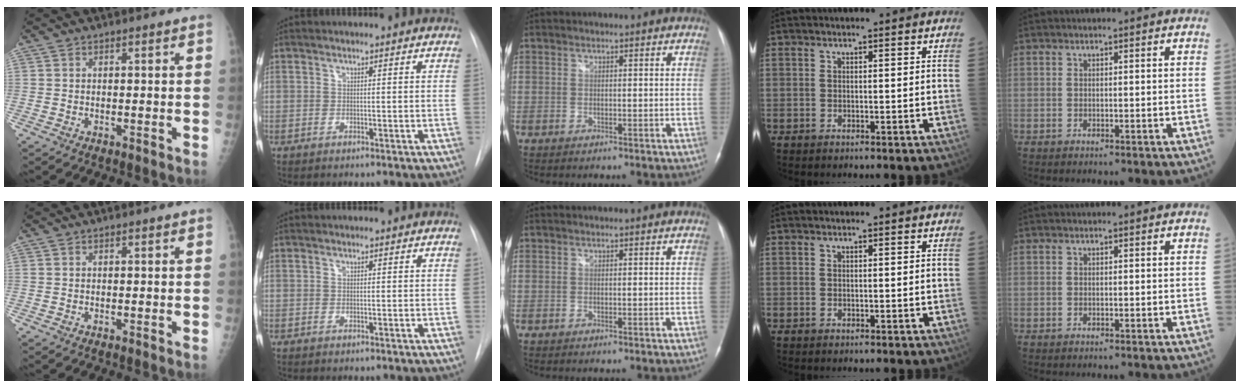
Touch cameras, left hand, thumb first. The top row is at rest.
{}